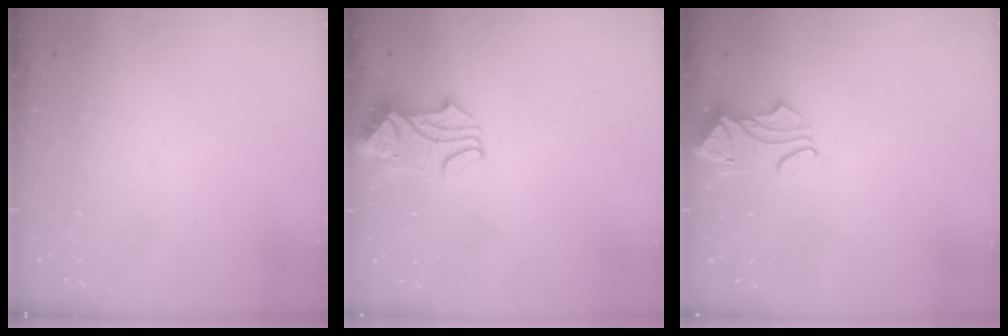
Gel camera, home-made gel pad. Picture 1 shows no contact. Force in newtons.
{"total": 2.2, "press": 2.2, "slide": 0.6}
{"total": 0.9, "press": 0.8, "slide": 0.5}